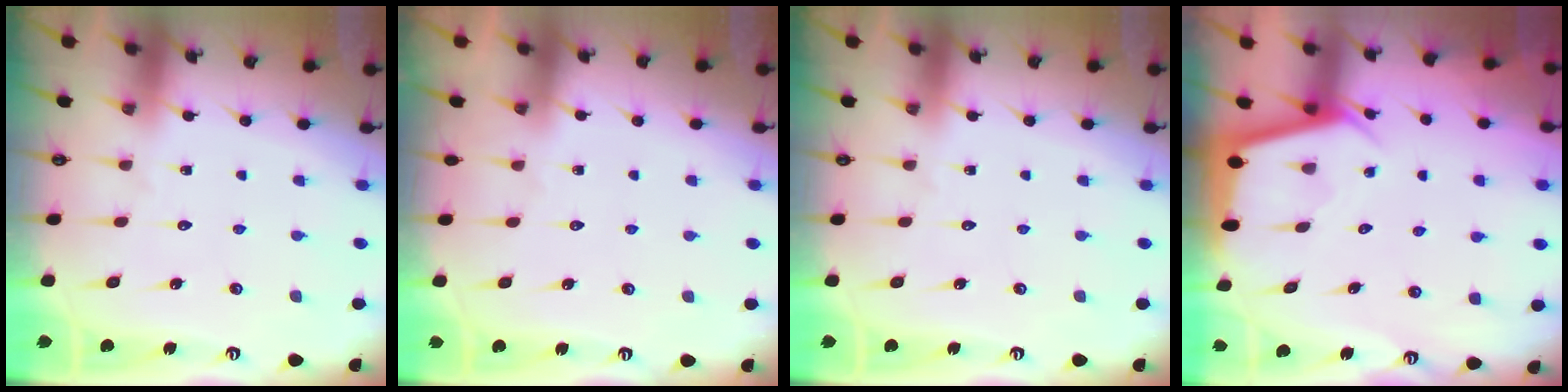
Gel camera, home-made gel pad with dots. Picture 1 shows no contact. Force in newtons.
{"total": 0.0}
{"total": 0.0}
{"total": 2.9, "press": 2.9, "slide": 0.3}